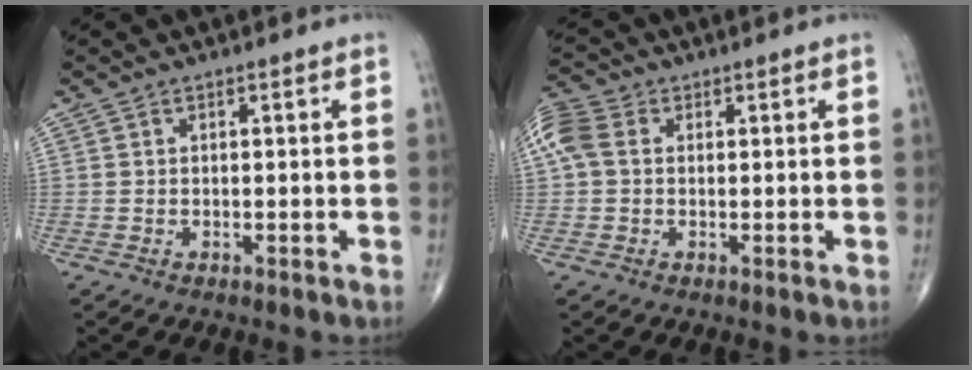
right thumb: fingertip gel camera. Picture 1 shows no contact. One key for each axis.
{"total": 6.5, "fx": 1.0, "fy": 4.8, "fz": 4.3, "tx": -0.113, "ty": 0.025, "tz": 0.017}